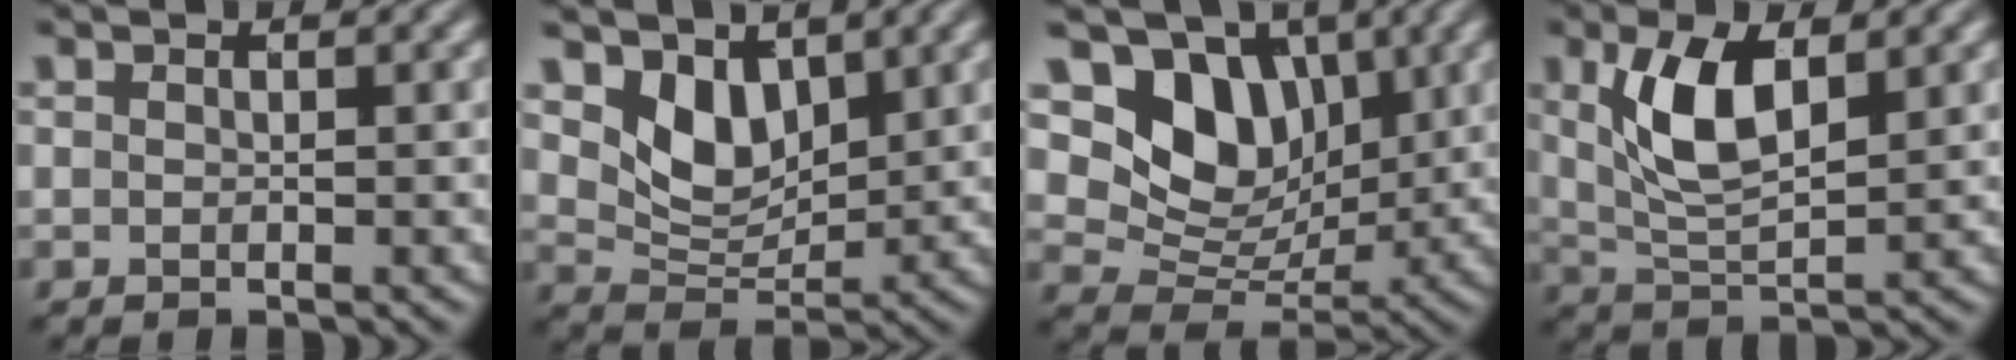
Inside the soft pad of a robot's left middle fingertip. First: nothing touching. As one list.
[{"total": 3.8, "force": [2.1, 2.4, 2.0], "torque": [-0.056, -0.018, 0.039]}, {"total": 7.0, "force": [2.8, 5.3, 3.6], "torque": [-0.066, -0.015, 0.047]}, {"total": 5.7, "force": [1.7, 2.6, 4.9], "torque": [-0.110, -0.001, 0.037]}]